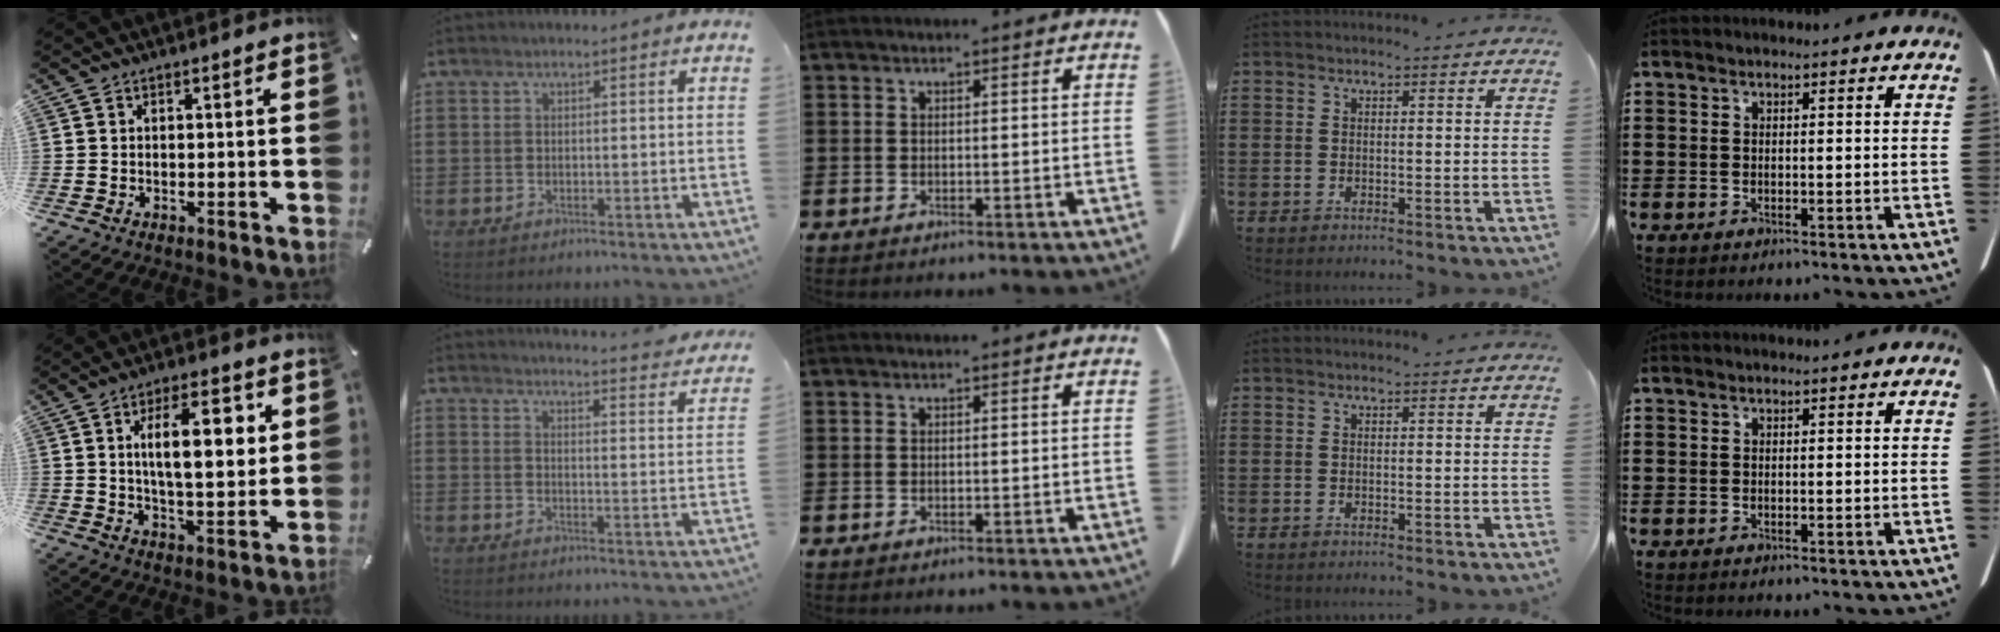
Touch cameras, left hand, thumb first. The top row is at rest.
{"thumb": {"total": 14.1, "force": [3.8, 6.1, 12.1], "torque": [-0.187, 0.001, 0.059]}, "index": {"total": 3.6, "force": [3.5, -0.6, 0.6], "torque": [-0.020, -0.032, 0.056]}}